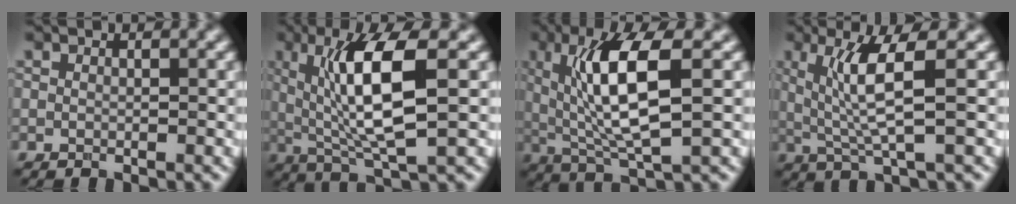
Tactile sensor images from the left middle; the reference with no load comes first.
{"total": 8.2, "force": [1.4, 2.0, 7.9], "torque": [-0.139, -0.010, 0.032]}
{"total": 8.2, "force": [1.5, 2.3, 7.8], "torque": [-0.142, -0.009, 0.035]}
{"total": 5.0, "force": [0.9, 0.7, 4.8], "torque": [-0.098, -0.004, 0.027]}